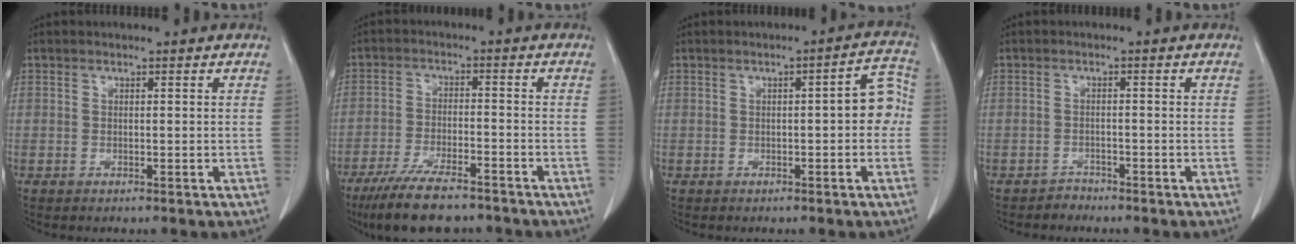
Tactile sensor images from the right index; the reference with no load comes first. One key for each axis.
{"total": 11.5, "fx": -9.1, "fy": 2.6, "fz": 6.6, "tx": -0.114, "ty": -0.024, "tz": -0.149}
{"total": 5.4, "fx": -0.2, "fy": 1.4, "fz": 5.2, "tx": -0.057, "ty": 0.023, "tz": -0.006}
{"total": 1.4, "fx": -1.3, "fy": 0.5, "fz": -0.4, "tx": 0.009, "ty": 0.000, "tz": -0.024}